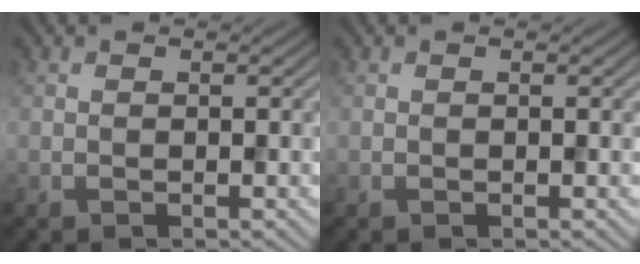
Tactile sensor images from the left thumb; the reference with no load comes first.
{"total": 0.0}